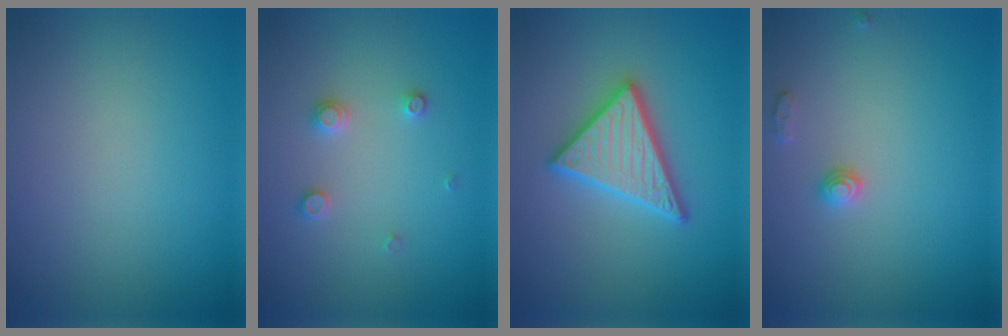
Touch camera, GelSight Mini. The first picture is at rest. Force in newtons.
{"total": 1.5, "press": 1.5, "slide": 0.2}
{"total": 4.9, "press": 4.8, "slide": 0.6}
{"total": 1.2, "press": 1.2, "slide": 0.0}